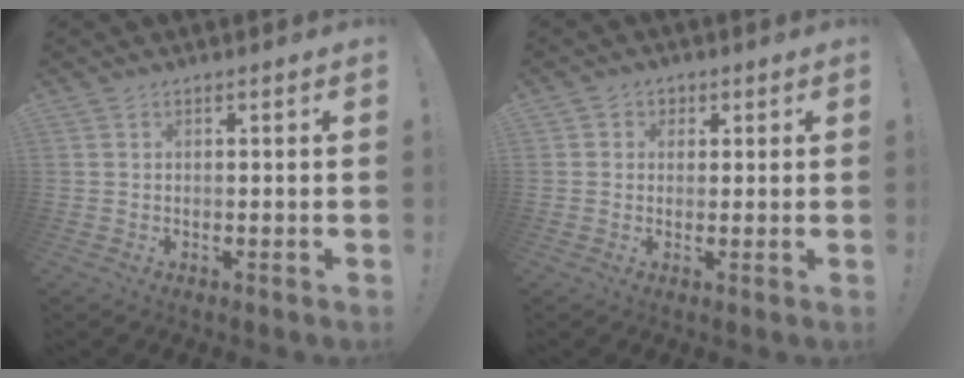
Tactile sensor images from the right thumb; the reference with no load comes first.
{"total": 2.7, "force": [0.5, 2.6, 0.5], "torque": [-0.003, 0.000, 0.007]}